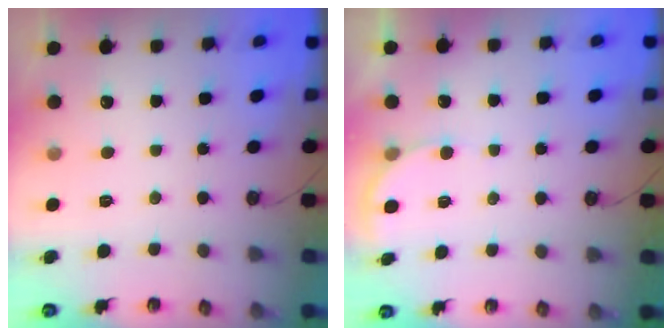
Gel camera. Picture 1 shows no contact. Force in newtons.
{"total": 3.8, "press": 3.8, "slide": 0.3}